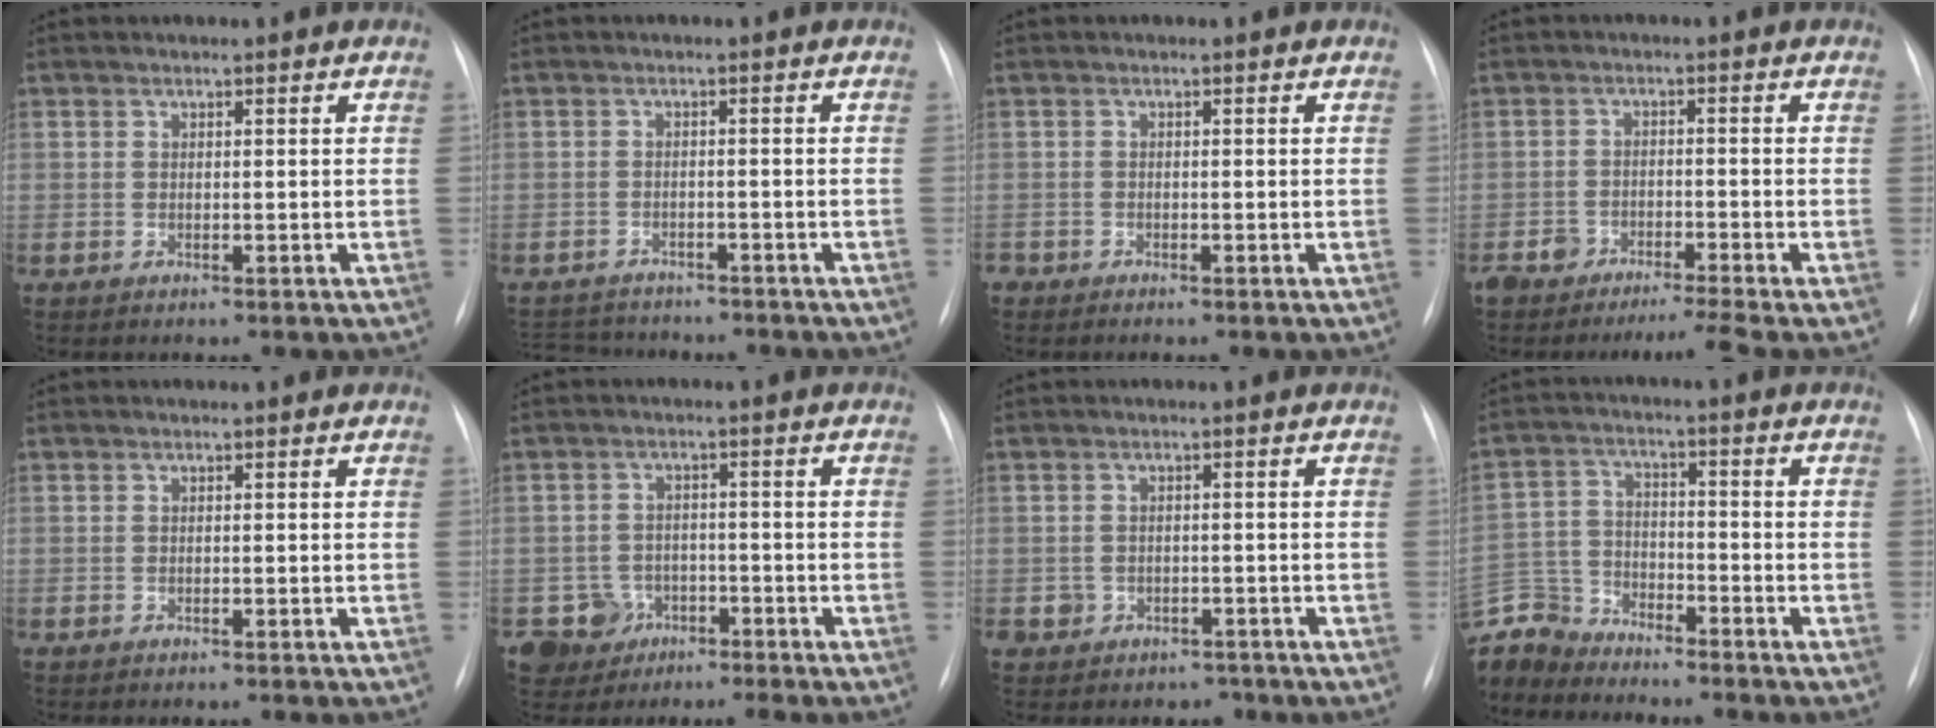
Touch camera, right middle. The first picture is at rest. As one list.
[{"total": 8.5, "force": [-7.5, 3.4, 2.1], "torque": [-0.043, 0.004, -0.097]}, {"total": 1.1, "force": [-1.0, 0.6, 0.1], "torque": [-0.004, 0.000, -0.016]}, {"total": 4.8, "force": [-4.3, 0.0, 2.2], "torque": [-0.035, -0.011, -0.076]}, {"total": 0.0}, {"total": 4.3, "force": [-2.6, 3.4, -0.2], "torque": [0.012, 0.009, -0.043]}, {"total": 3.1, "force": [-1.6, 2.7, -0.1], "torque": [0.010, 0.015, -0.021]}, {"total": 10.2, "force": [-9.7, 3.1, 0.5], "torque": [-0.026, 0.012, -0.192]}]